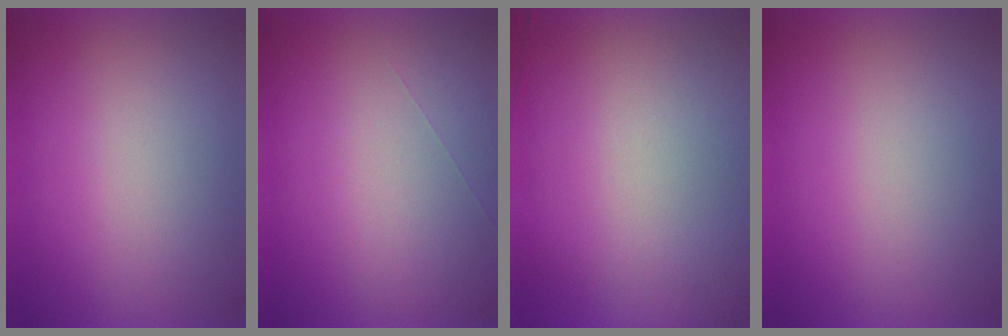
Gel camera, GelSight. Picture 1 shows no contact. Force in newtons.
{"total": 1.0}
{"total": 5.5}
{"total": 0.0}